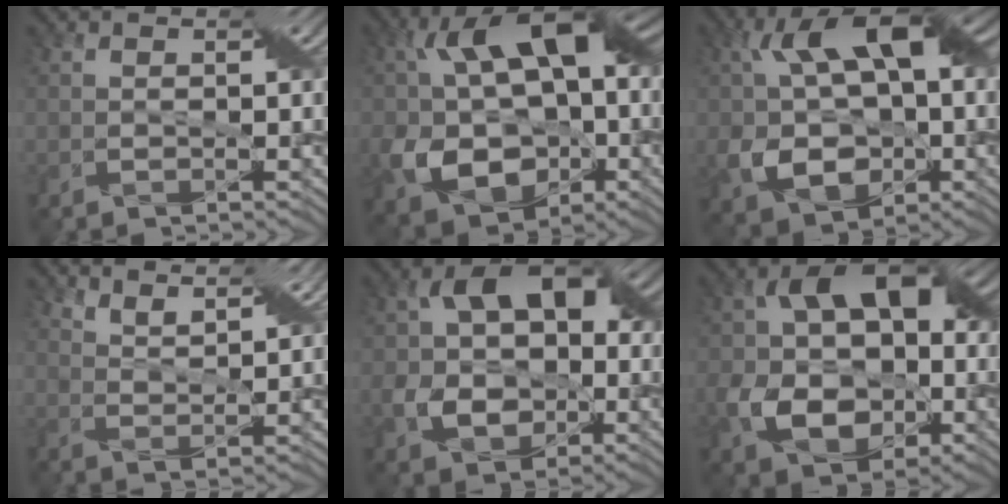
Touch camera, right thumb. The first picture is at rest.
{"total": 16.2, "force": [-1.1, 11.6, 11.4], "torque": [-0.207, -0.024, -0.014]}
{"total": 14.0, "force": [-0.2, 9.4, 10.4], "torque": [-0.188, -0.011, -0.003]}
{"total": 6.0, "force": [5.0, 1.5, 3.0], "torque": [-0.062, -0.004, 0.093]}
{"total": 10.8, "force": [-0.5, 7.9, 7.4], "torque": [-0.123, 0.002, -0.020]}
{"total": 13.2, "force": [-1.7, 9.5, 9.0], "torque": [-0.161, -0.007, -0.036]}